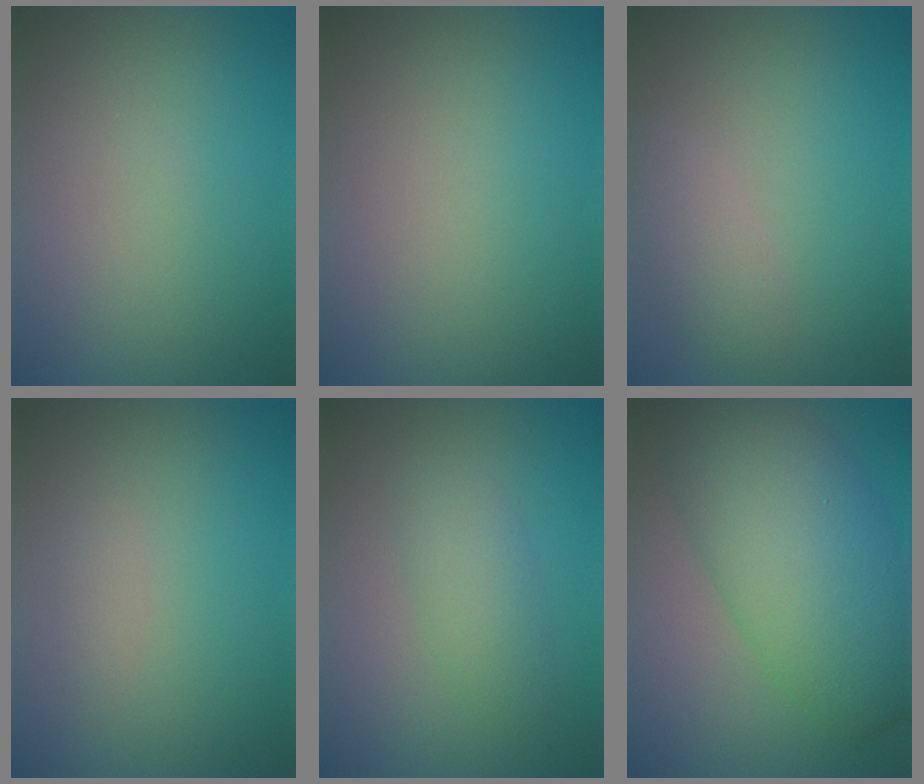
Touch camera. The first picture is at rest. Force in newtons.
{"total": 0.0}
{"total": 1.9, "press": 1.9, "slide": 0.1}
{"total": 0.8, "press": 0.8, "slide": 0.0}
{"total": 2.6, "press": 2.6, "slide": 0.1}
{"total": 9.6, "press": 9.6, "slide": 0.2}